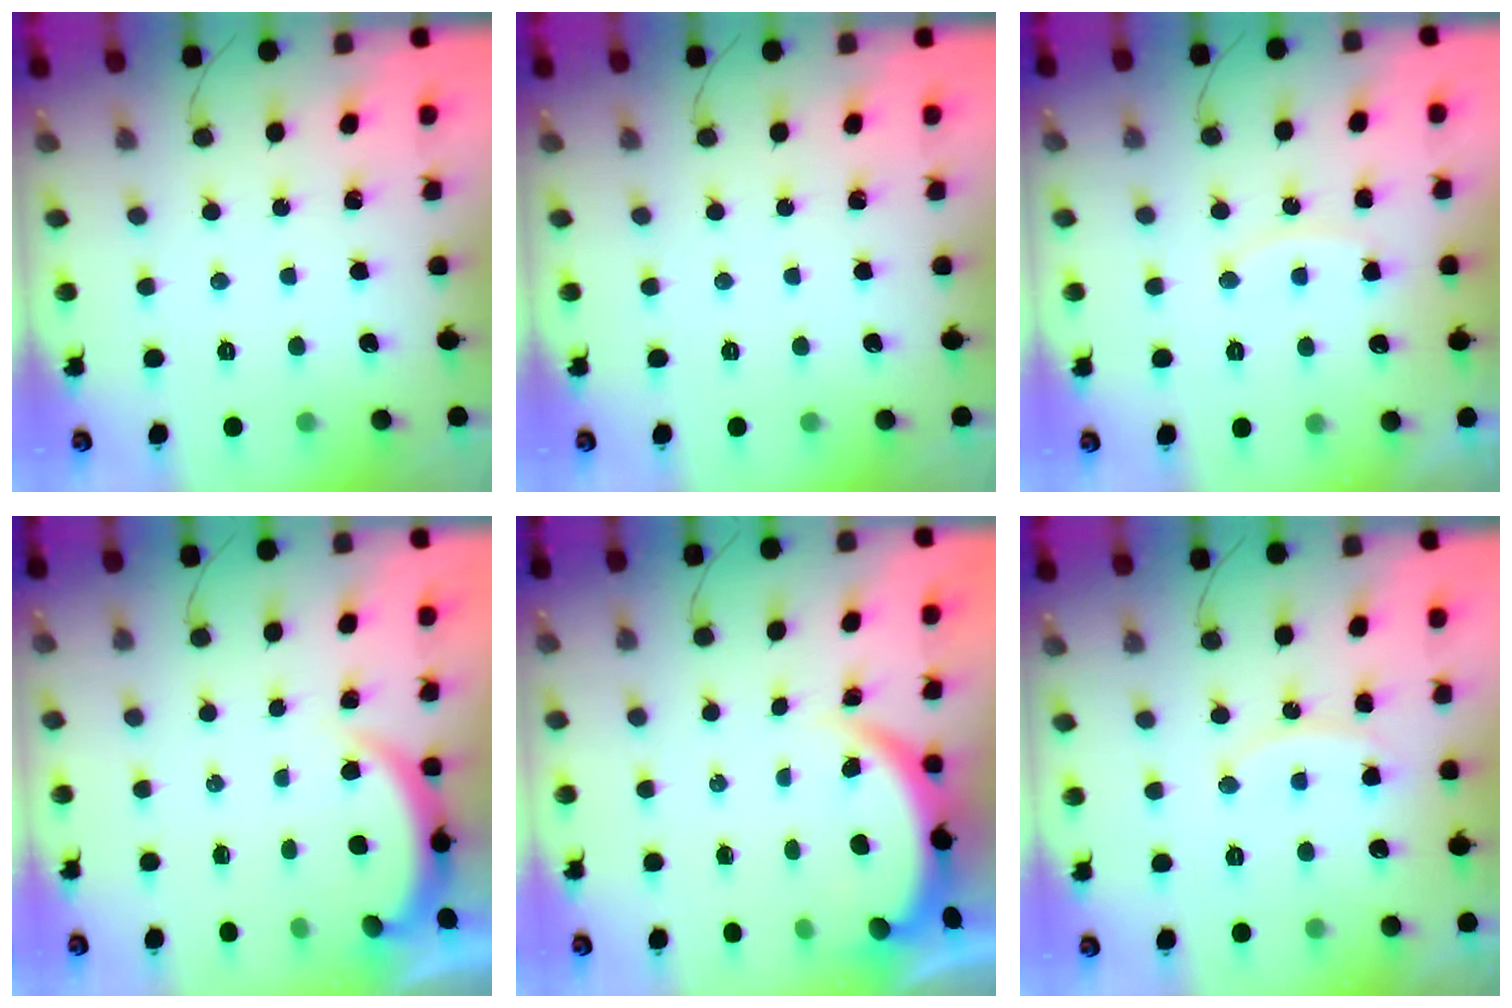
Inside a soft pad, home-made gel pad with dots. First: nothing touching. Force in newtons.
{"total": 0.0}
{"total": 8.4, "press": 8.4, "slide": 0.6}
{"total": 1.8, "press": 1.8, "slide": 0.5}
{"total": 3.8, "press": 3.8, "slide": 0.2}
{"total": 9.4, "press": 9.3, "slide": 0.5}